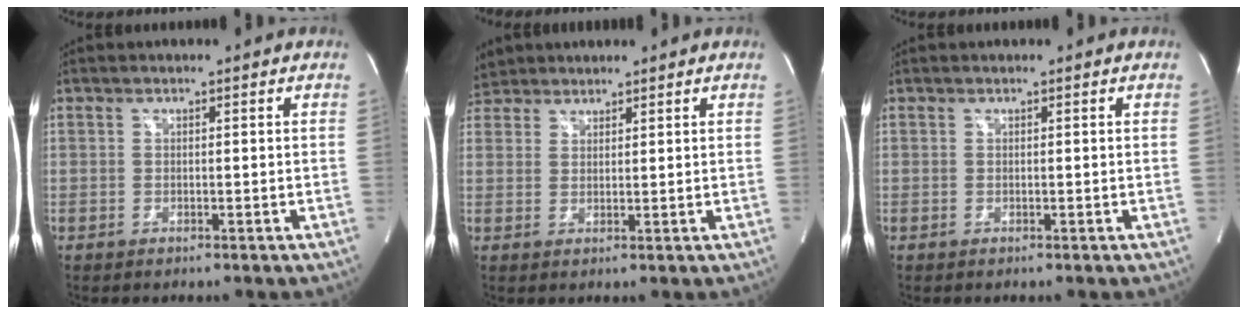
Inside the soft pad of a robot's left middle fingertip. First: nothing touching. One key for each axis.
{"total": 4.1, "fx": 3.7, "fy": 1.7, "fz": -0.4, "tx": 0.002, "ty": 0.014, "tz": 0.073}
{"total": 0.0}